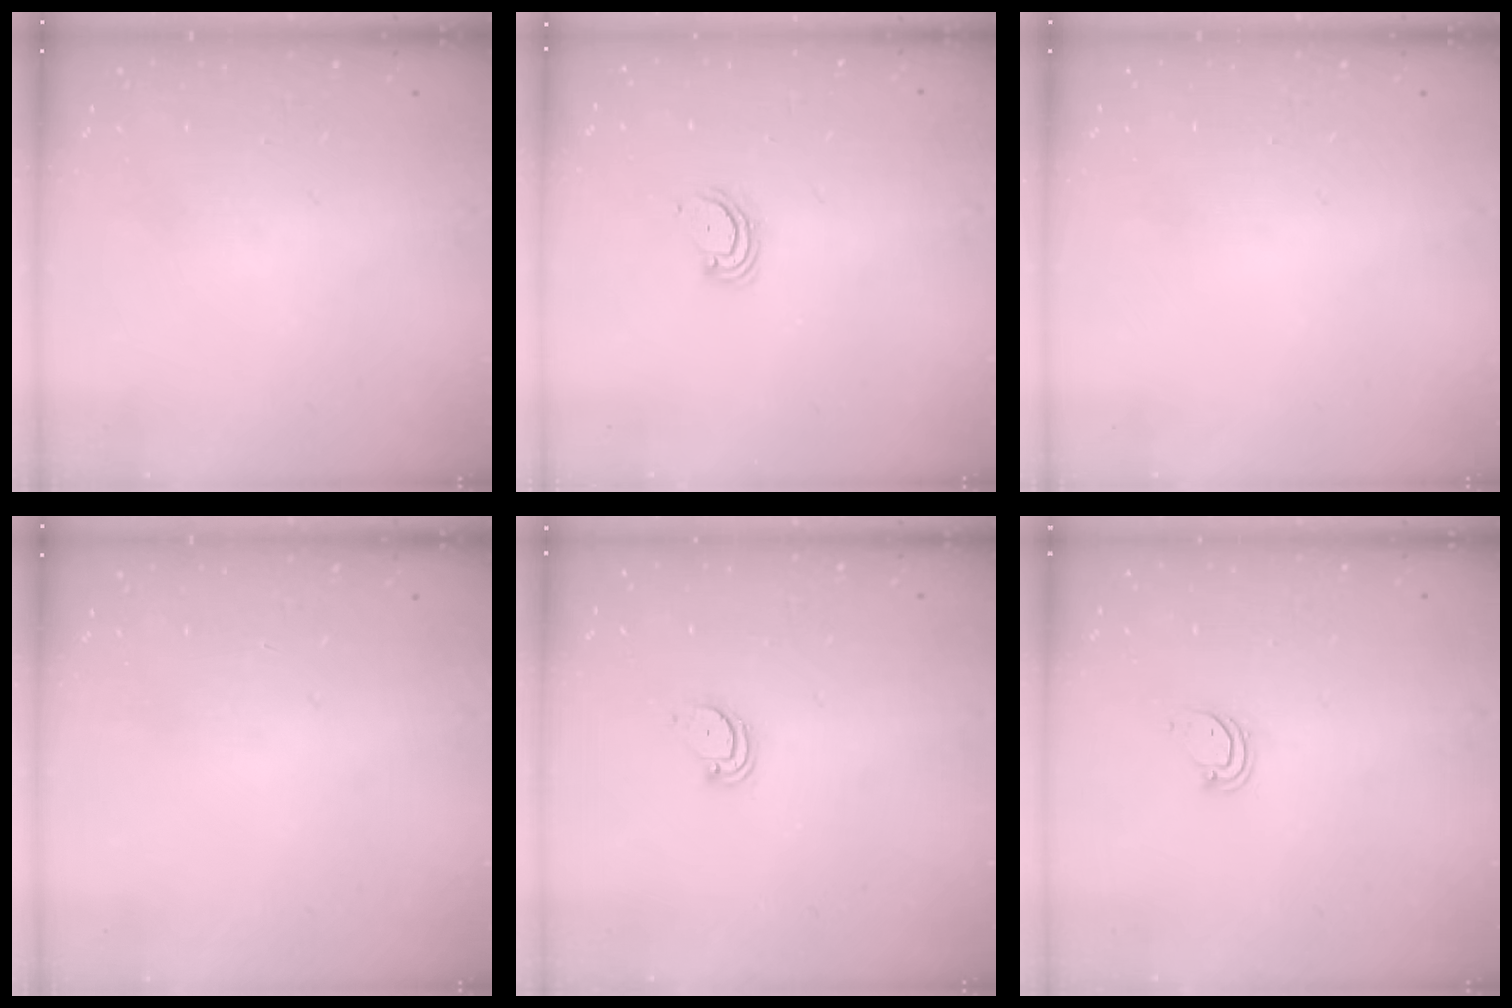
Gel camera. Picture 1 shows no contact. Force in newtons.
{"total": 3.5, "press": 3.4, "slide": 0.4}
{"total": 0.0}
{"total": 0.0}
{"total": 2.6, "press": 2.6, "slide": 0.2}
{"total": 3.6, "press": 3.6, "slide": 0.2}